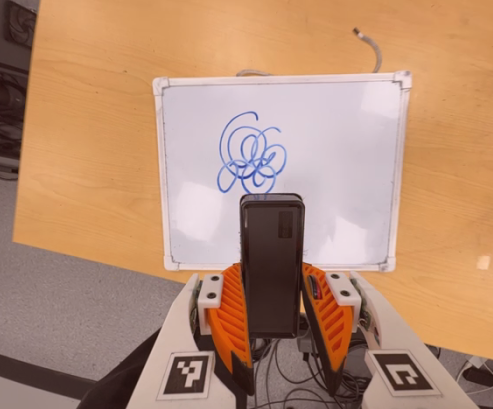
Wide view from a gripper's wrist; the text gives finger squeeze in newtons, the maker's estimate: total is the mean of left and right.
{"total": 4.3, "left": 3.1, "right": 5.5}